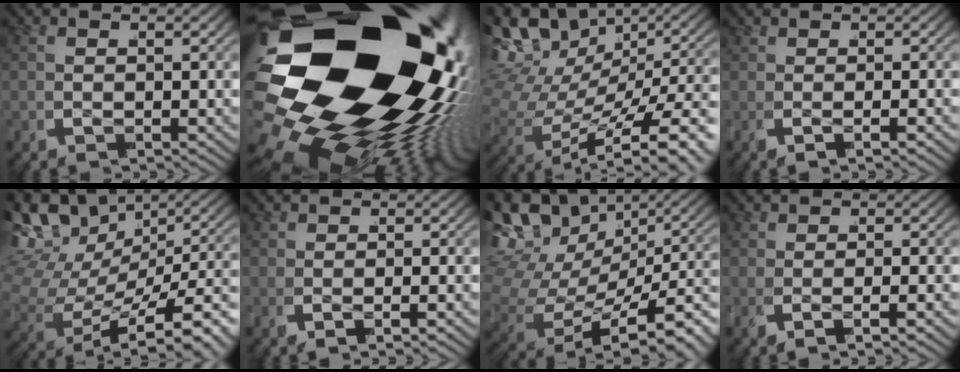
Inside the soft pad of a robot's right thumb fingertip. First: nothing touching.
{"total": 48.2, "force": [-5.3, 30.9, 36.6], "torque": [-0.579, -0.069, -0.067]}
{"total": 13.1, "force": [-0.2, 9.3, 9.2], "torque": [-0.203, -0.036, 0.010]}
{"total": 0.9, "force": [-0.2, 0.3, 0.8], "torque": [-0.017, -0.009, -0.001]}
{"total": 11.9, "force": [0.1, 8.7, 8.1], "torque": [-0.179, -0.031, 0.010]}
{"total": 0.5, "force": [-0.2, 0.2, 0.5], "torque": [-0.012, -0.008, -0.001]}
{"total": 13.1, "force": [-0.3, 9.6, 8.9], "torque": [-0.192, -0.032, 0.003]}
{"total": 1.3, "force": [-0.3, 0.5, 1.1], "torque": [-0.025, -0.010, -0.004]}